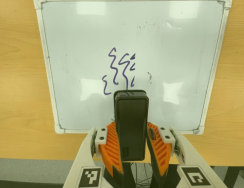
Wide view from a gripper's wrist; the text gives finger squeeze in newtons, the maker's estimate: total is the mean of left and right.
{"total": 8.6, "left": 7.0, "right": 10.2}